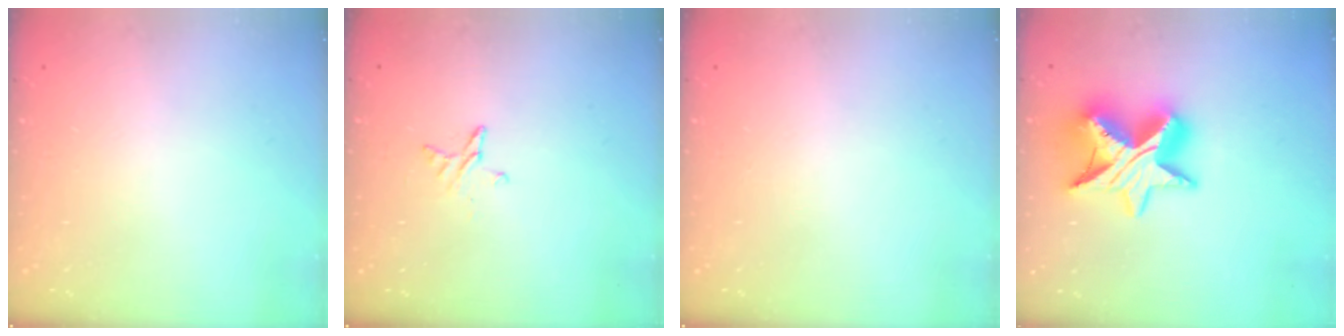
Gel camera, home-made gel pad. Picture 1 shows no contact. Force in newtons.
{"total": 3.5, "press": 3.5, "slide": 0.3}
{"total": 0.0}
{"total": 16.2, "press": 16.2, "slide": 1.1}